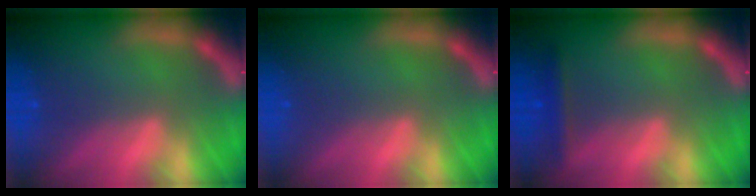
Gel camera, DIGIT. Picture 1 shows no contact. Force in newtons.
{"total": 0.0}
{"total": 1.9}